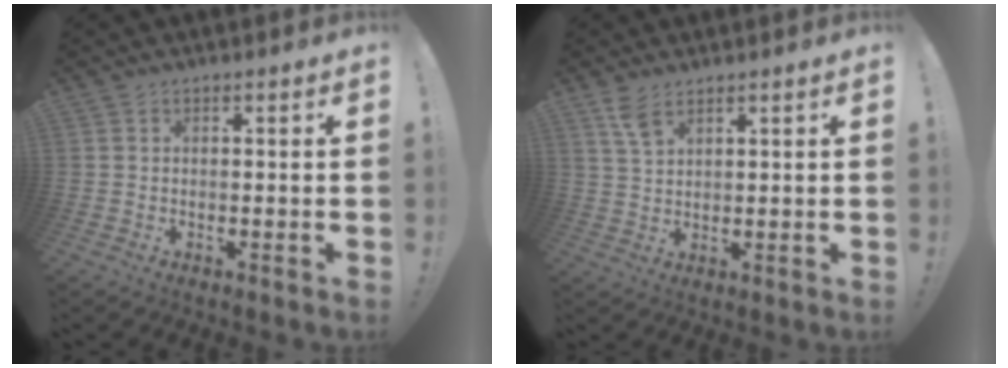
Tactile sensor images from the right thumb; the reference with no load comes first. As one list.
[{"total": 5.3, "force": [3.7, 1.8, 3.4], "torque": [-0.057, -0.021, 0.067]}]